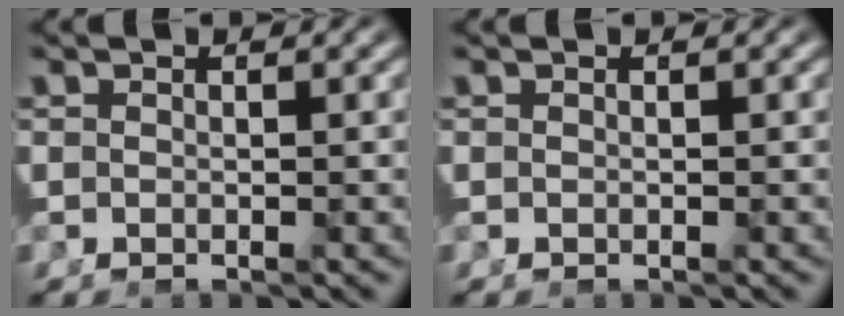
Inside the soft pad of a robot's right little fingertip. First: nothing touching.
{"total": 0.0}